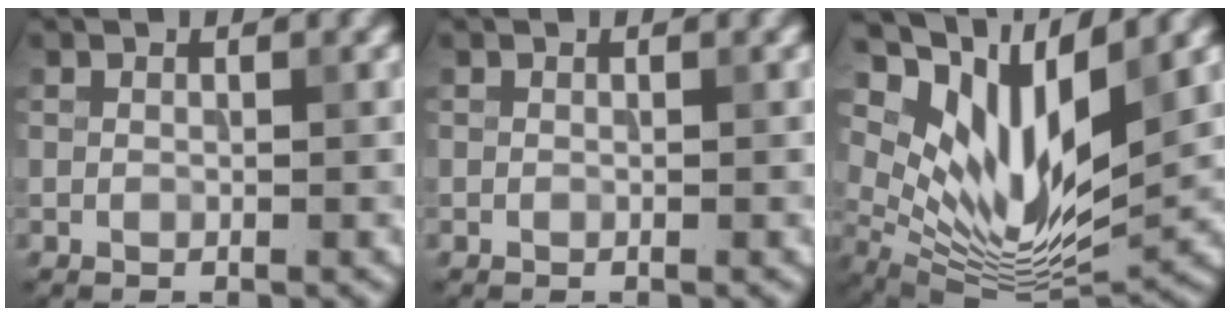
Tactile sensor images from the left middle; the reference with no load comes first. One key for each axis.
{"total": 0.0}
{"total": 11.0, "fx": 4.8, "fy": 4.3, "fz": 8.9, "tx": -0.166, "ty": -0.013, "tz": 0.099}